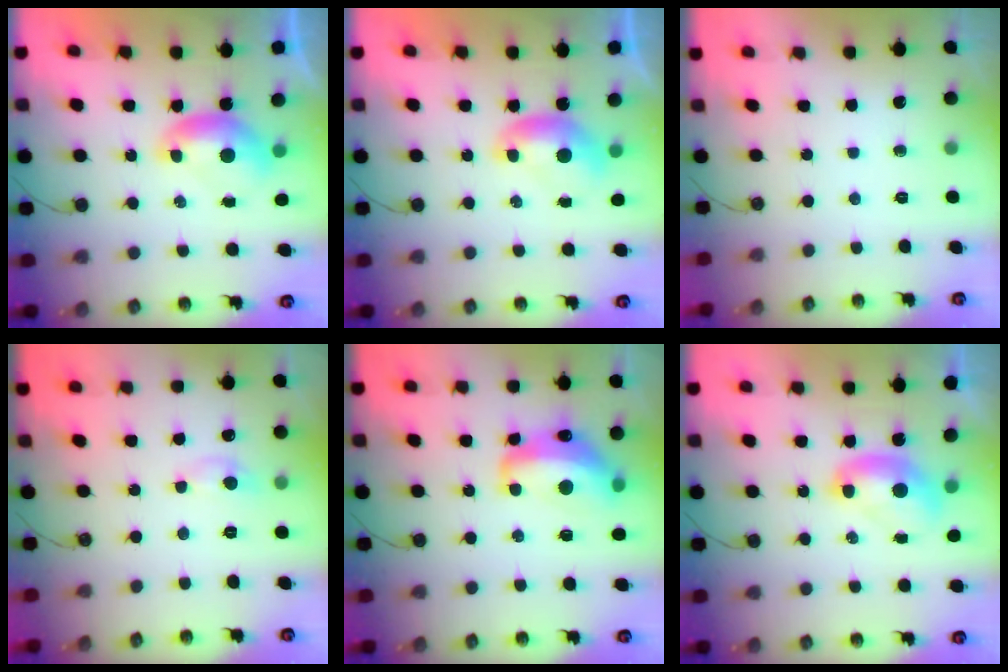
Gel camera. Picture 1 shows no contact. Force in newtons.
{"total": 0.0}
{"total": 0.0}
{"total": 1.5, "press": 1.5, "slide": 0.1}
{"total": 8.5, "press": 8.5, "slide": 1.2}
{"total": 2.0, "press": 2.0, "slide": 0.2}